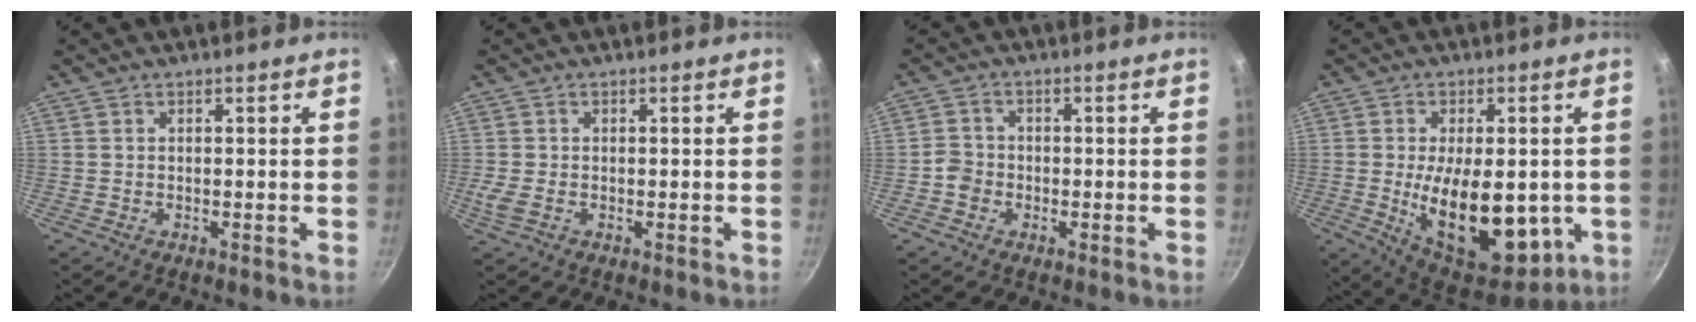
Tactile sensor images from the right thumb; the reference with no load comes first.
{"total": 2.3, "force": [-0.5, 1.4, 1.7], "torque": [-0.037, -0.002, -0.010]}
{"total": 3.1, "force": [-1.2, 2.7, 1.0], "torque": [-0.004, 0.014, -0.028]}
{"total": 19.9, "force": [-2.6, 10.4, 16.8], "torque": [-0.228, -0.017, -0.022]}